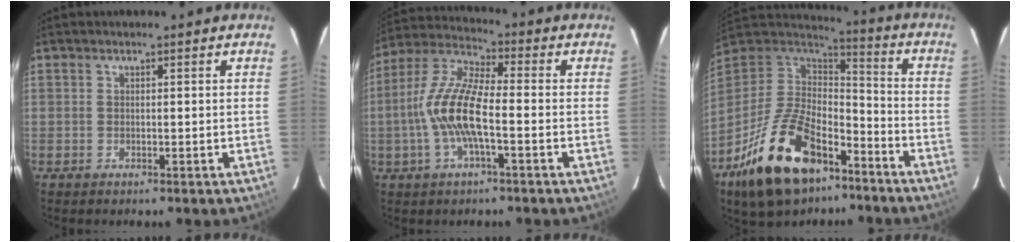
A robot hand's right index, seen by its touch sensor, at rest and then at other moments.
{"total": 12.4, "force": [-2.7, 3.5, 11.6], "torque": [-0.243, 0.005, -0.058]}
{"total": 23.9, "force": [-13.9, 12.7, 14.8], "torque": [-0.305, -0.005, -0.227]}